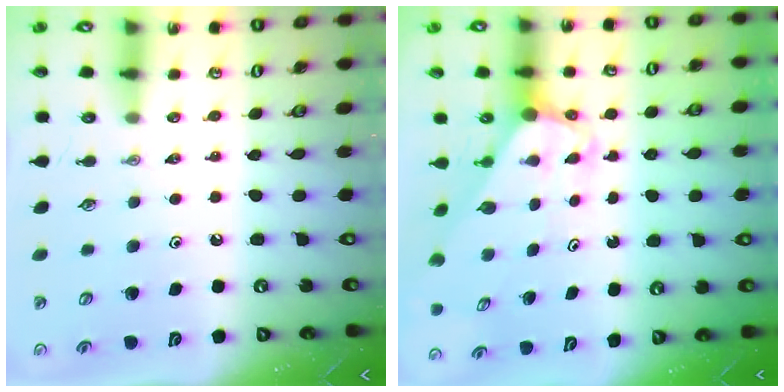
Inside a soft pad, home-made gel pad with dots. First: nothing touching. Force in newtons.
{"total": 3.3, "press": 3.3, "slide": 0.2}